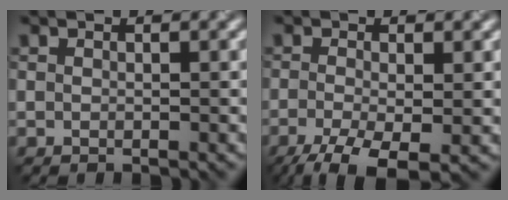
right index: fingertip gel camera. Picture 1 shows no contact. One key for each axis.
{"total": 5.9, "fx": -3.1, "fy": 2.0, "fz": 4.6, "tx": -0.096, "ty": -0.013, "tz": -0.055}